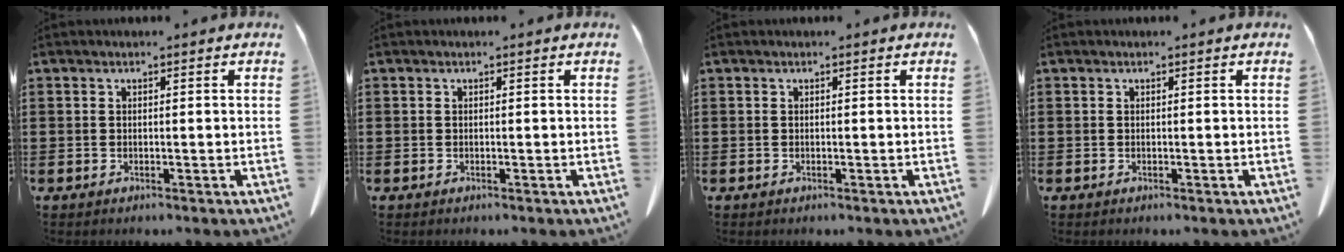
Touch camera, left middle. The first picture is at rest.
{"total": 0.0}
{"total": 0.0}
{"total": 0.0}